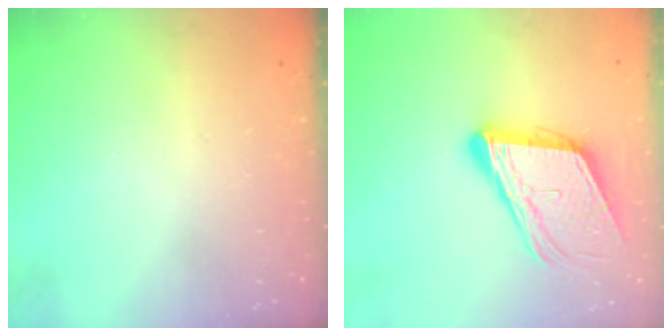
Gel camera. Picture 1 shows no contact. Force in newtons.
{"total": 16.0, "press": 15.6, "slide": 3.7}